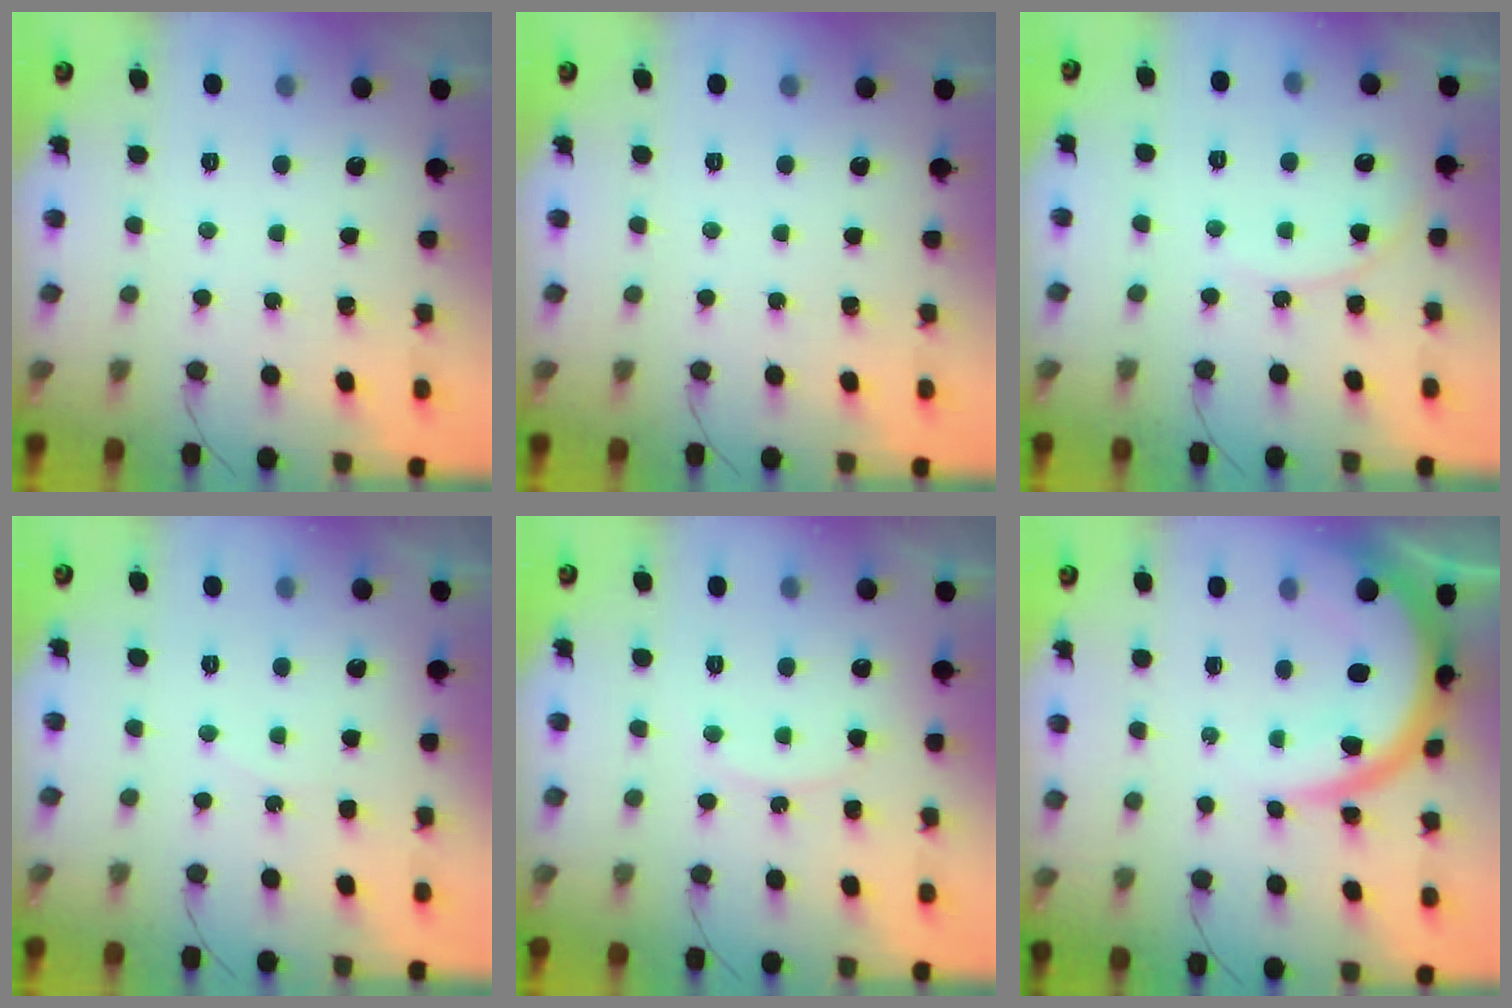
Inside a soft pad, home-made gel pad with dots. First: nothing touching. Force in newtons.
{"total": 0.0}
{"total": 8.6, "press": 8.6, "slide": 0.4}
{"total": 4.4, "press": 4.4, "slide": 0.4}
{"total": 6.5, "press": 6.5, "slide": 0.4}
{"total": 13.1, "press": 13.1, "slide": 1.0}